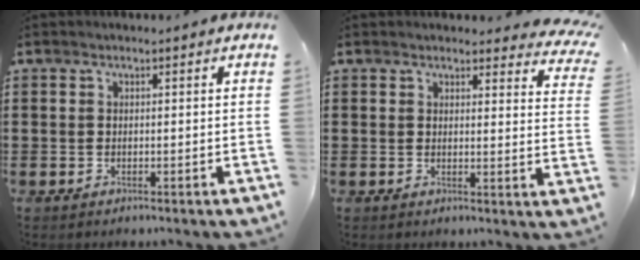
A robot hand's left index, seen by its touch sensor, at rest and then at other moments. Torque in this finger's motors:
{"motor_torque": [2.14, 0.00, 0.33, -0.04]}